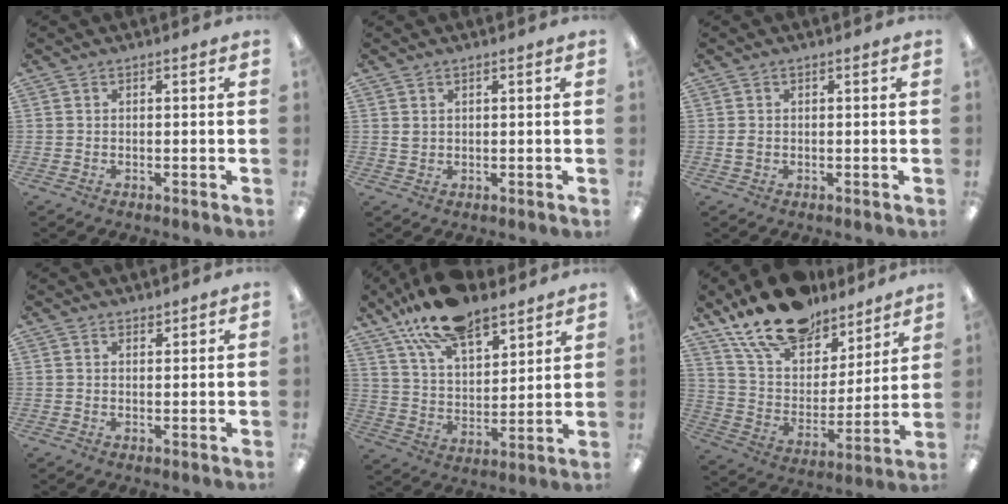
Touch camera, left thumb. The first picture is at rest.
{"total": 1.4, "force": [0.8, 1.0, 0.6], "torque": [-0.015, 0.003, 0.014]}
{"total": 1.3, "force": [0.0, 1.0, 0.8], "torque": [-0.016, 0.004, -0.001]}
{"total": 1.3, "force": [1.2, 0.3, 0.1], "torque": [0.005, -0.005, 0.022]}
{"total": 16.1, "force": [12.5, 6.5, 7.9], "torque": [-0.157, -0.059, 0.226]}
{"total": 18.8, "force": [14.9, 8.8, 7.4], "torque": [-0.147, -0.092, 0.270]}